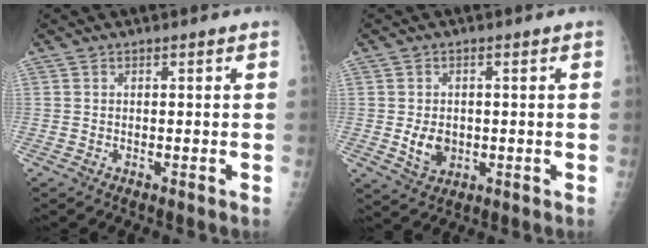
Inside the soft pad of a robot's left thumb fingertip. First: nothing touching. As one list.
[{"total": 5.2, "force": [-0.4, 3.9, 3.3], "torque": [-0.041, -0.005, 0.003]}]